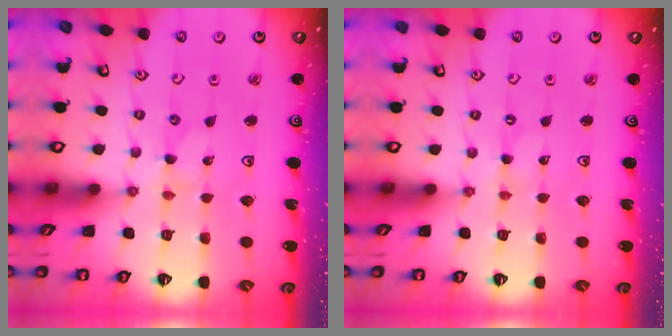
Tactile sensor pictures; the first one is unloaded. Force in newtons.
{"total": 0.0}